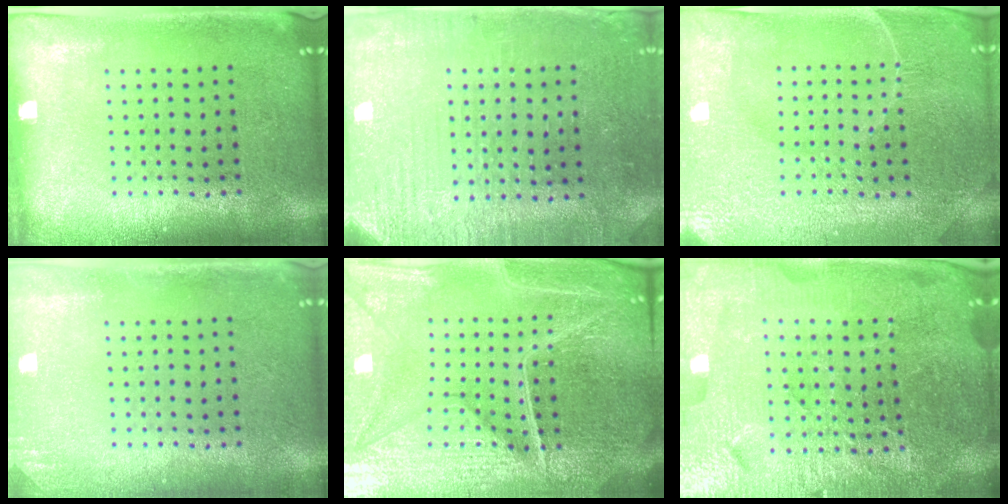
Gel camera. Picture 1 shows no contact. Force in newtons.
{"total": 3.1, "press": 3.1, "slide": 0.4}
{"total": 4.2, "press": 4.0, "slide": 1.2}
{"total": 1.1, "press": 1.1, "slide": 0.1}
{"total": 6.7, "press": 5.9, "slide": 3.1}
{"total": 5.9, "press": 5.2, "slide": 2.6}